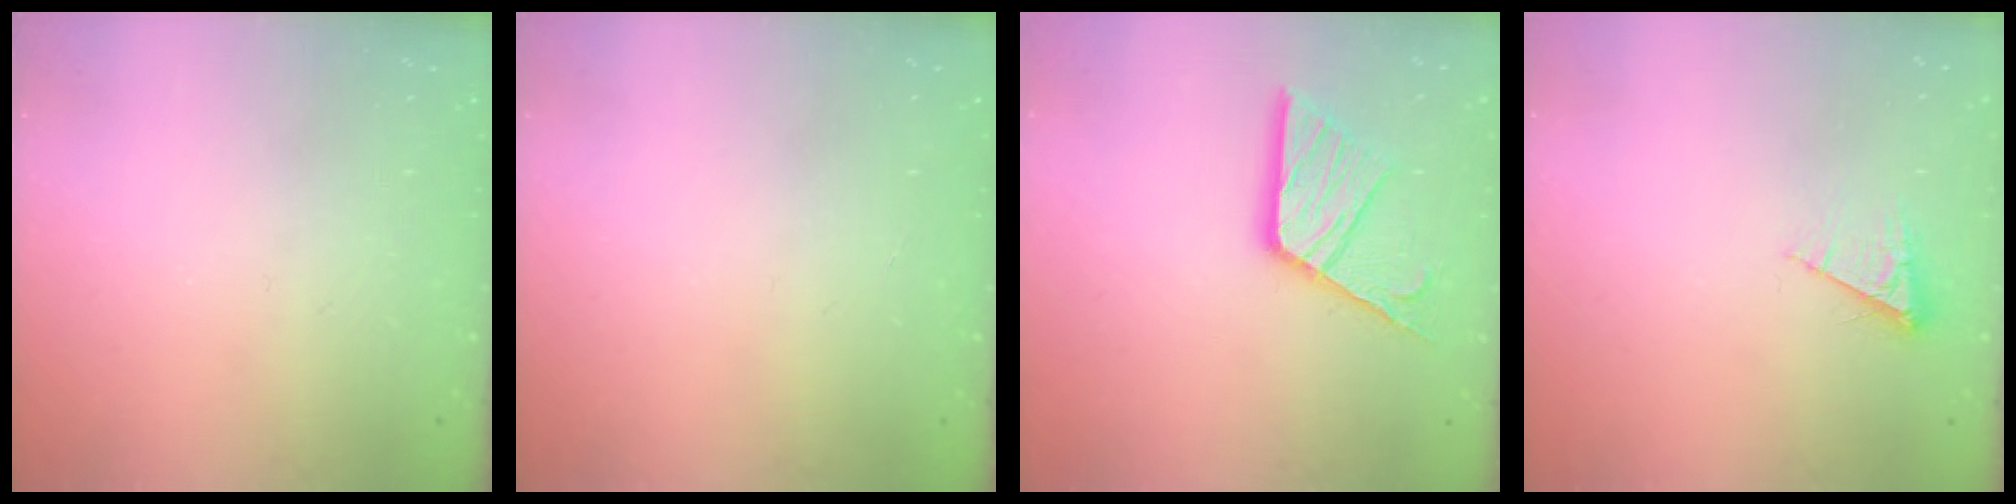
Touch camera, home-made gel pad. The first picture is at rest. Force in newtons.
{"total": 0.0}
{"total": 14.6, "press": 14.6, "slide": 1.4}
{"total": 4.9, "press": 4.8, "slide": 0.8}